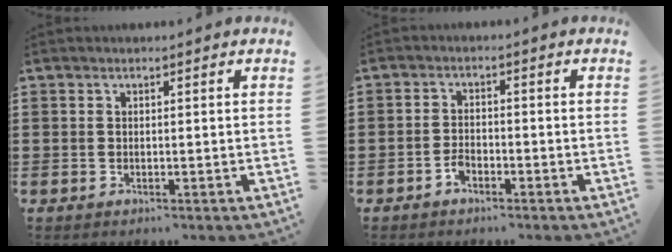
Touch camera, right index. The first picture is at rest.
{"total": 2.1, "force": [-1.6, 0.9, 1.1], "torque": [-0.022, 0.004, -0.031]}